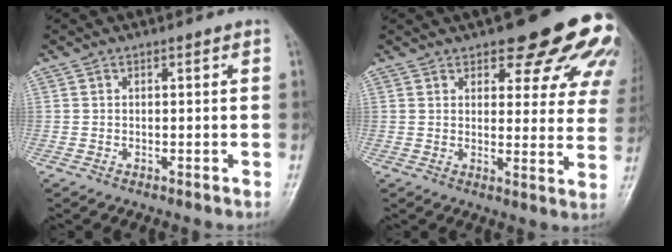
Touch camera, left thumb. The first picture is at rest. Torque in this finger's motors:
{"motor_torque": [1.19, 0.93, 1.47, -1.30, 0.08]}